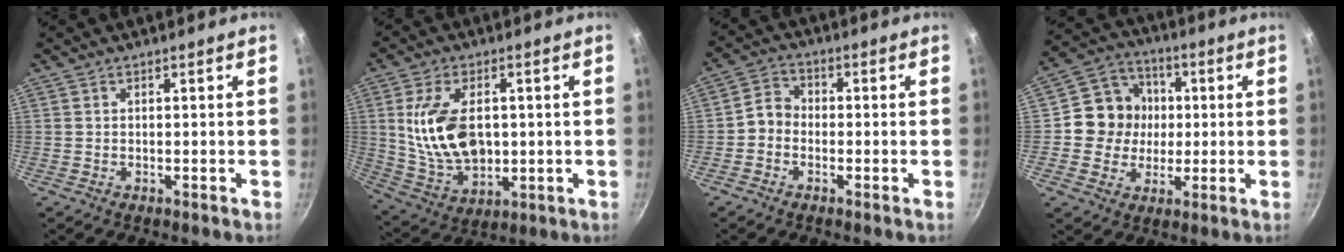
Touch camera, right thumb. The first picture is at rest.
{"total": 14.9, "force": [1.4, 9.2, 11.7], "torque": [-0.198, -0.012, 0.039]}
{"total": 4.2, "force": [-1.3, 3.6, 1.9], "torque": [-0.015, 0.021, -0.036]}
{"total": 11.3, "force": [0.5, 10.6, 3.9], "torque": [-0.032, 0.021, -0.006]}